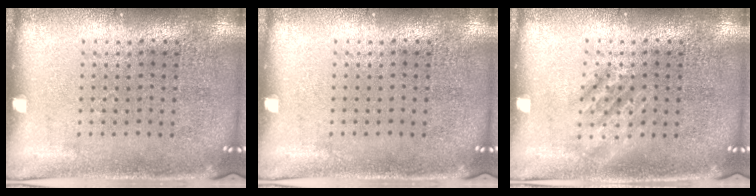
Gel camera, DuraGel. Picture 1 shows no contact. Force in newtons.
{"total": 0.0}
{"total": 1.8, "press": 1.8, "slide": 0.3}